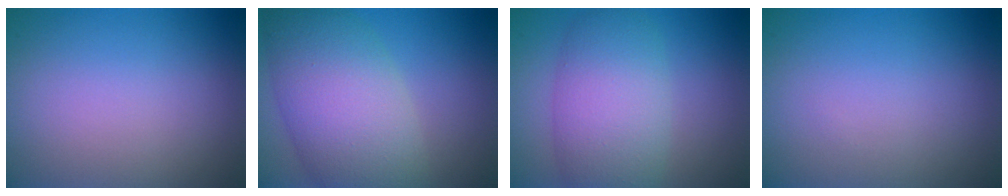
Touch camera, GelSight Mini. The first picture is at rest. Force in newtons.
{"total": 9.9, "press": 9.9, "slide": 0.4}
{"total": 7.0, "press": 7.0, "slide": 0.3}
{"total": 0.0}